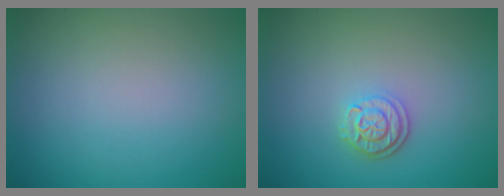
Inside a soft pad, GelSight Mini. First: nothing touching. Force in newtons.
{"total": 2.6, "press": 2.2, "slide": 1.4}